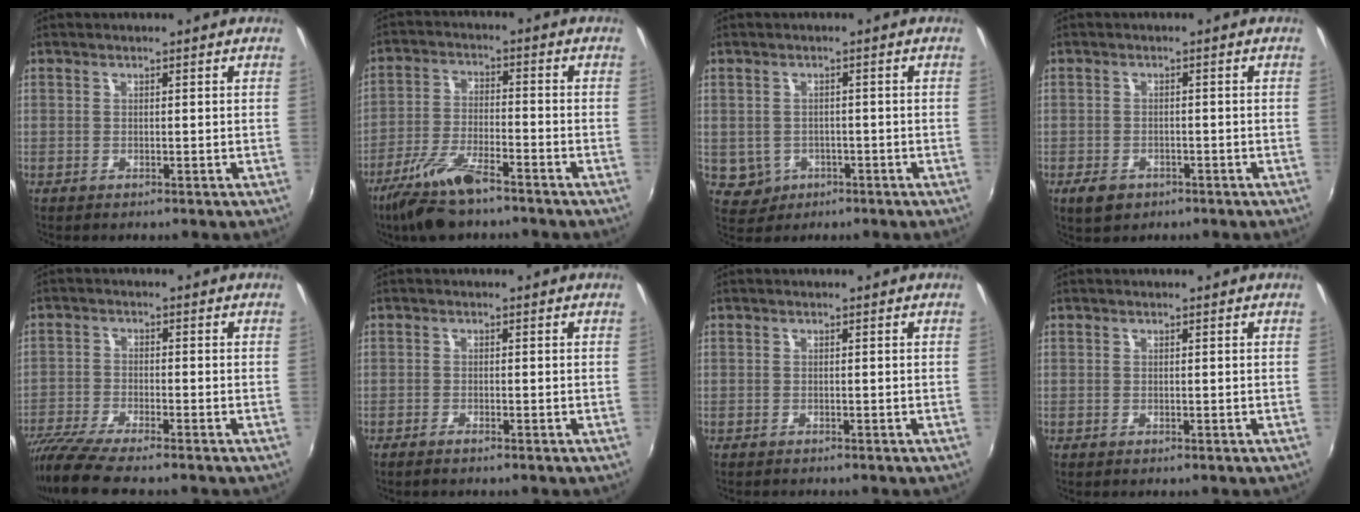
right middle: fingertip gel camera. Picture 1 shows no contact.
{"total": 10.9, "force": [-8.0, 2.9, 6.9], "torque": [-0.152, -0.018, -0.151]}
{"total": 4.1, "force": [-1.1, 3.8, 1.2], "torque": [-0.034, 0.003, -0.004]}
{"total": 3.8, "force": [-2.2, 2.4, 2.0], "torque": [-0.046, -0.004, -0.032]}
{"total": 8.9, "force": [-7.6, 0.4, 4.6], "torque": [-0.110, -0.033, -0.139]}
{"total": 1.2, "force": [-1.1, 0.1, 0.6], "torque": [-0.017, -0.002, -0.023]}
{"total": 0.6, "force": [-0.6, -0.1, 0.2], "torque": [-0.003, -0.004, -0.009]}
{"total": 0.0}